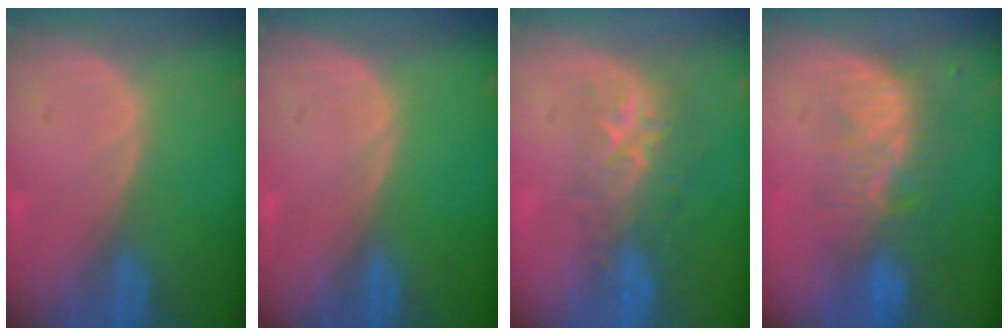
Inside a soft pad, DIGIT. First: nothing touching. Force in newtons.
{"total": 0.0}
{"total": 8.8, "press": 7.1, "slide": 5.2}
{"total": 8.2, "press": 7.3, "slide": 3.7}